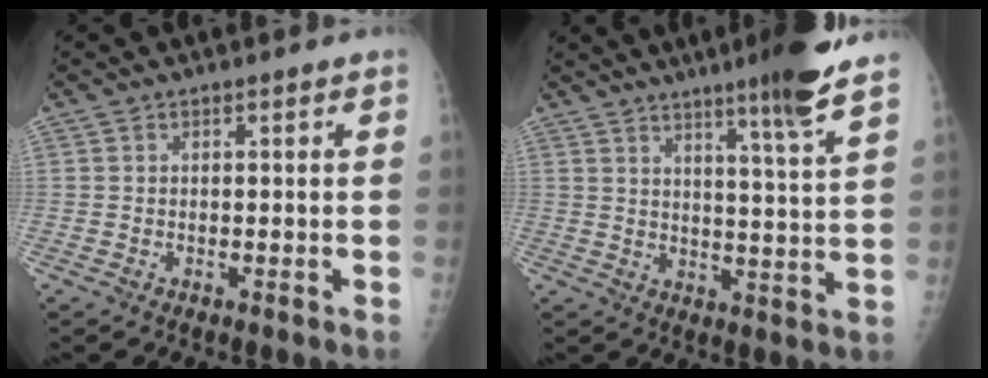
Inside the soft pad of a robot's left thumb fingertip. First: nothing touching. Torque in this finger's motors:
{"motor_torque": [1.55, 0.31, 0.99, -0.80, 0.05]}